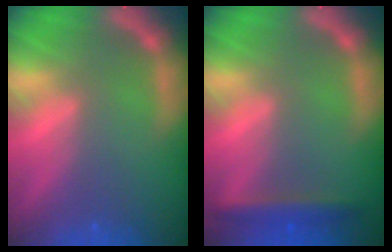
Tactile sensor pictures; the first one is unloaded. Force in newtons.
{"total": 3.0}